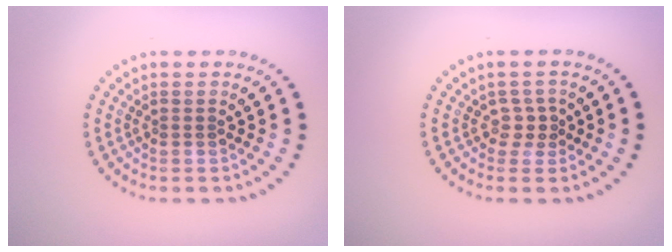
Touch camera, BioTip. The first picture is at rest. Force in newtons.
{"total": 1.4, "press": 0.9, "slide": 1.0}